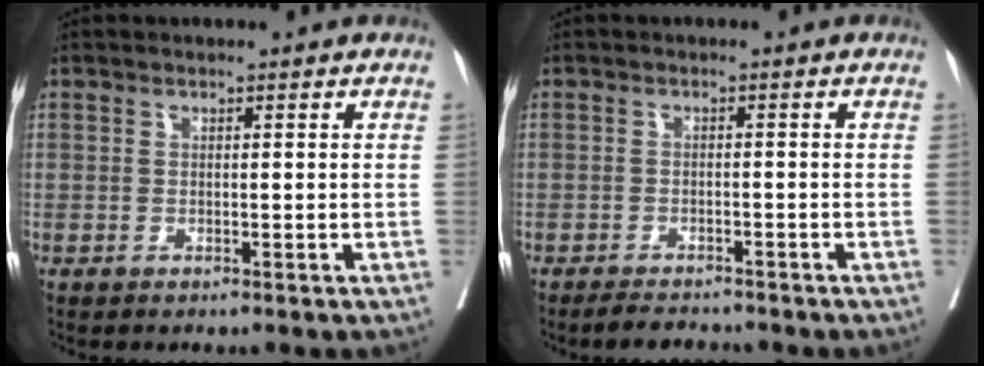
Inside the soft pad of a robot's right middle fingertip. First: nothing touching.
{"total": 4.1, "force": [-3.8, 0.8, 1.2], "torque": [-0.017, -0.007, -0.060]}